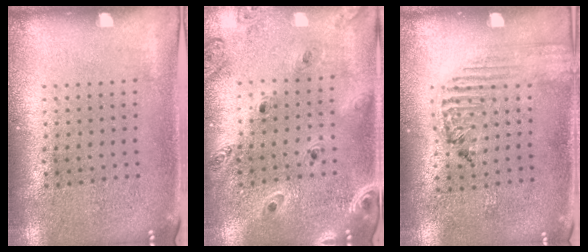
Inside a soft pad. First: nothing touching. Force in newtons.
{"total": 1.3, "press": 1.3, "slide": 0.2}
{"total": 1.5, "press": 1.5, "slide": 0.3}